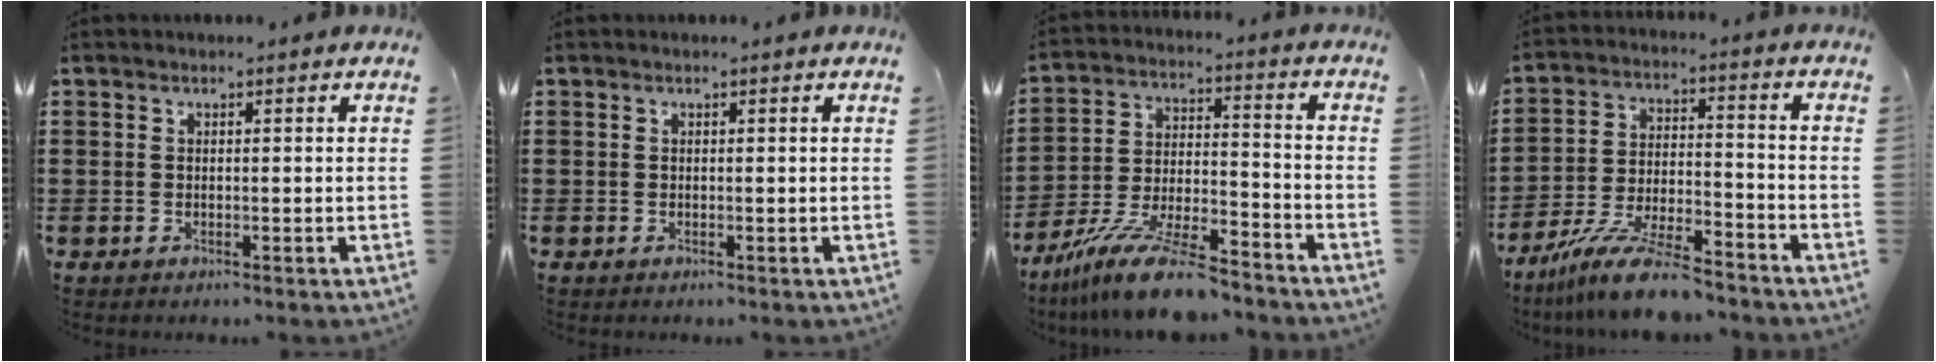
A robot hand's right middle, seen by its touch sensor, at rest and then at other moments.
{"total": 0.0}
{"total": 13.1, "force": [-10.9, 1.7, 7.0], "torque": [-0.127, 0.029, -0.204]}
{"total": 11.1, "force": [-9.5, 1.4, 5.6], "torque": [-0.110, 0.020, -0.184]}